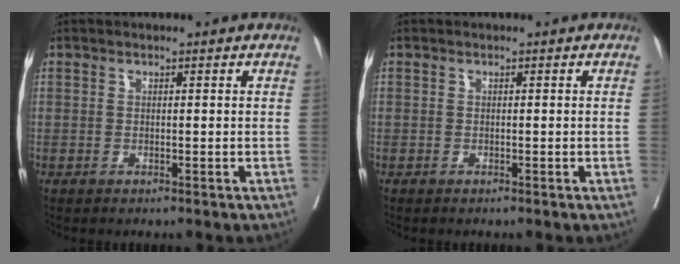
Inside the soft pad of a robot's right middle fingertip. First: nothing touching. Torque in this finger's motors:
{"motor_torque": [0.34, -0.37, -0.06, -0.21]}